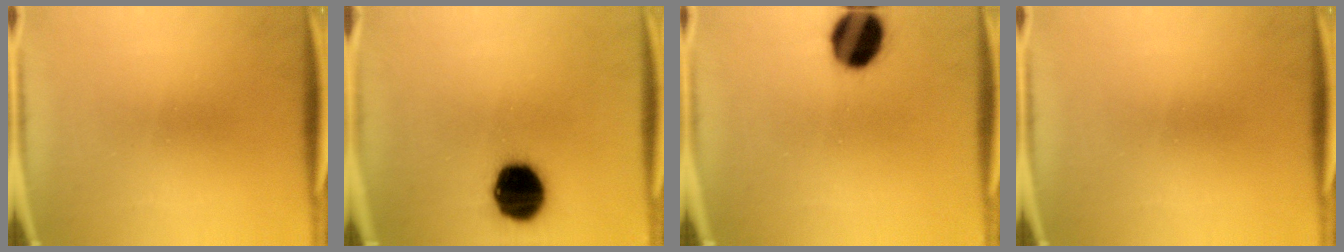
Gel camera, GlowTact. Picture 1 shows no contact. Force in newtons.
{"total": 17.2}
{"total": 12.7}
{"total": 0.0}